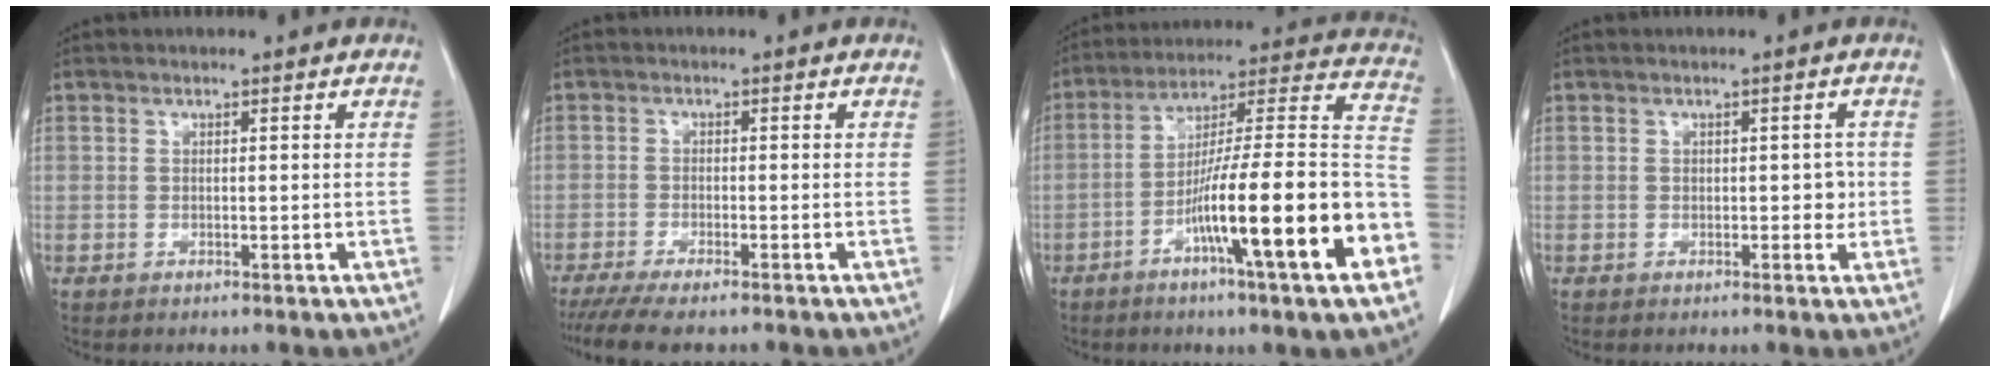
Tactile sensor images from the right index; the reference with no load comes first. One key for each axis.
{"total": 7.8, "fx": -6.5, "fy": 1.0, "fz": 4.2, "tx": -0.061, "ty": -0.016, "tz": -0.104}
{"total": 22.5, "fx": -8.6, "fy": 0.7, "fz": 20.8, "tx": -0.271, "ty": 0.001, "tz": -0.138}
{"total": 2.2, "fx": -0.1, "fy": 1.4, "fz": 1.7, "tx": -0.015, "ty": 0.008, "tz": 0.000}